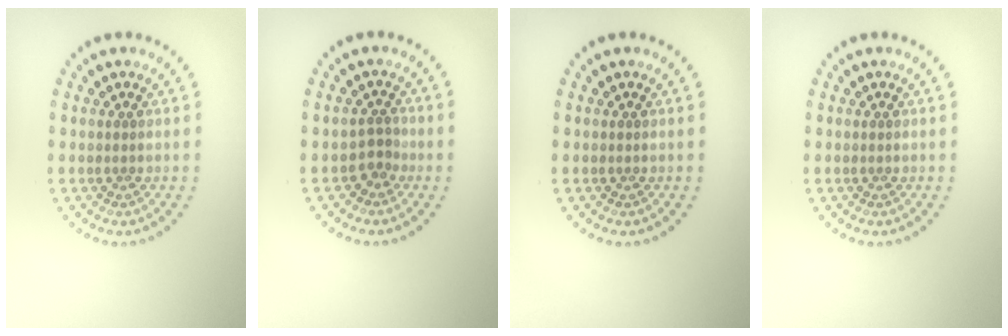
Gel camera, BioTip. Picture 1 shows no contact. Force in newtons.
{"total": 1.4, "press": 1.1, "slide": 0.9}
{"total": 0.0}
{"total": 0.0}